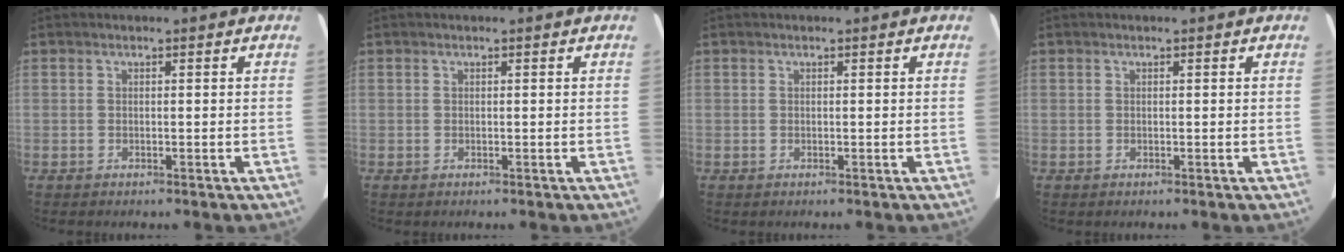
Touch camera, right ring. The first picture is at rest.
{"total": 0.0}
{"total": 0.0}
{"total": 0.0}